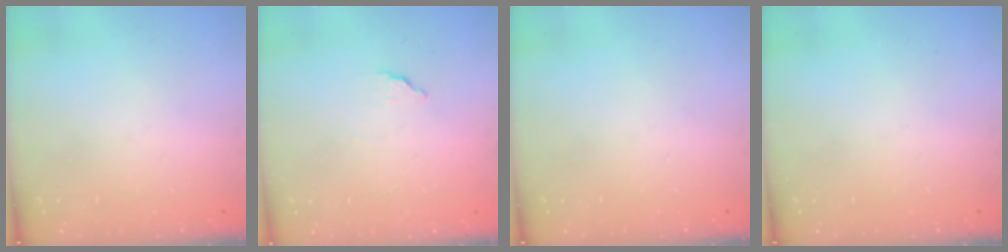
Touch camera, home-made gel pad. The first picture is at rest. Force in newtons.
{"total": 2.0, "press": 2.0, "slide": 0.1}
{"total": 0.0}
{"total": 0.0}